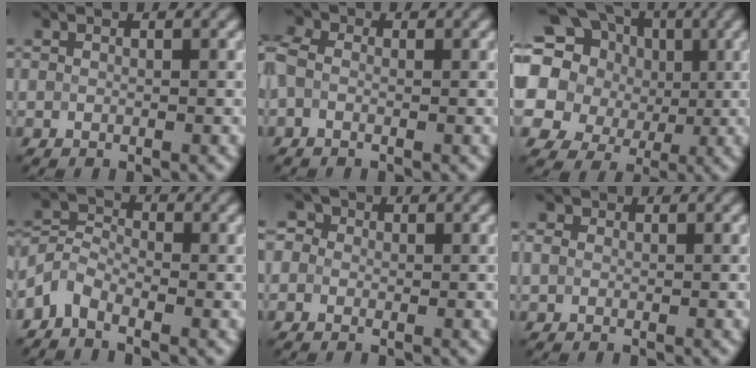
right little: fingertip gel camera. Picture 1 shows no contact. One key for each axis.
{"total": 2.3, "fx": -0.1, "fy": 1.8, "fz": 1.4, "tx": -0.034, "ty": 0.014, "tz": -0.024}
{"total": 17.3, "fx": 3.7, "fy": 15.3, "fz": 7.3, "tx": -0.190, "ty": 0.036, "tz": 0.023}
{"total": 3.0, "fx": -2.4, "fy": 1.3, "fz": 1.3, "tx": -0.035, "ty": 0.008, "tz": -0.062}
{"total": 2.9, "fx": 0.8, "fy": 2.4, "fz": 1.3, "tx": -0.008, "ty": 0.024, "tz": -0.019}
{"total": 1.0, "fx": 0.1, "fy": 0.9, "fz": 0.5, "tx": -0.012, "ty": 0.005, "tz": -0.004}